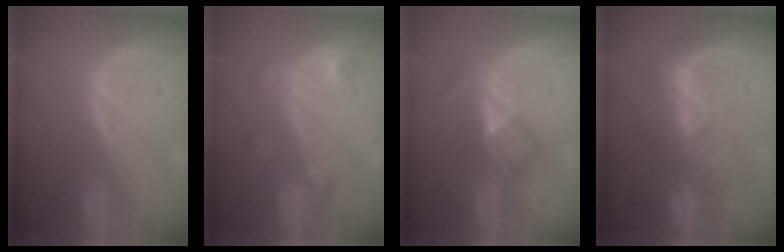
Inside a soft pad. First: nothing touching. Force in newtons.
{"total": 3.5, "press": 3.1, "slide": 1.5}
{"total": 5.1, "press": 4.4, "slide": 2.5}
{"total": 6.8, "press": 6.2, "slide": 2.8}